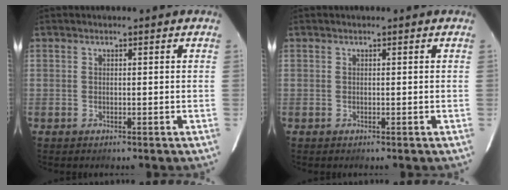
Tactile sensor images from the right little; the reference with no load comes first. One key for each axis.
{"total": 0.0}